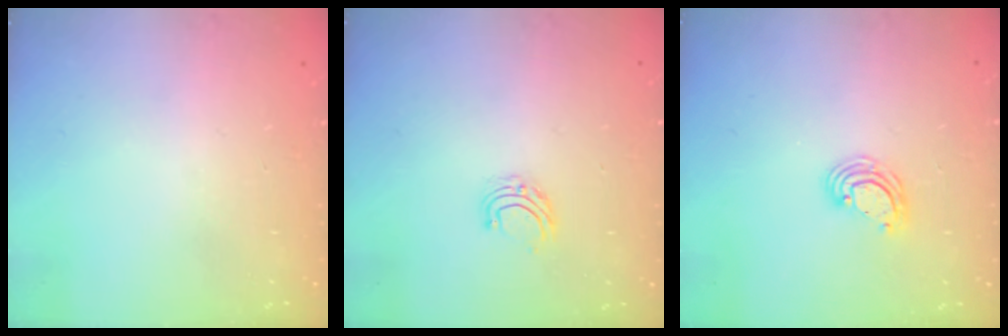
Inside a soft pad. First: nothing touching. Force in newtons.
{"total": 5.0, "press": 5.0, "slide": 0.4}
{"total": 4.8, "press": 4.8, "slide": 0.2}